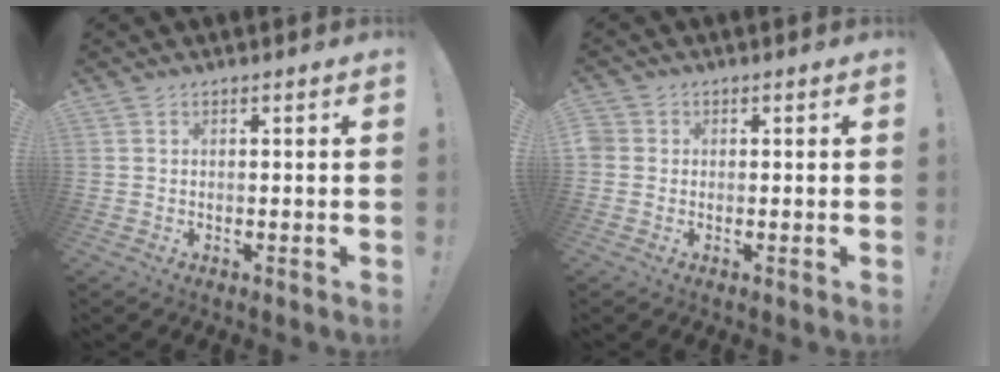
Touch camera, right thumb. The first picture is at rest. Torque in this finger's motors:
{"motor_torque": [0.37, 0.53, 1.32, 0.22, 0.21]}